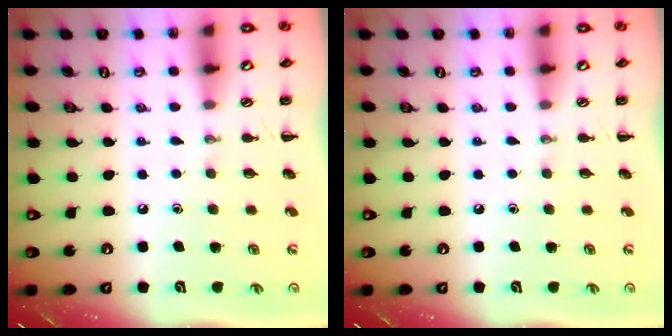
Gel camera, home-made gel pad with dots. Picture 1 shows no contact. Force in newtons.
{"total": 0.0}